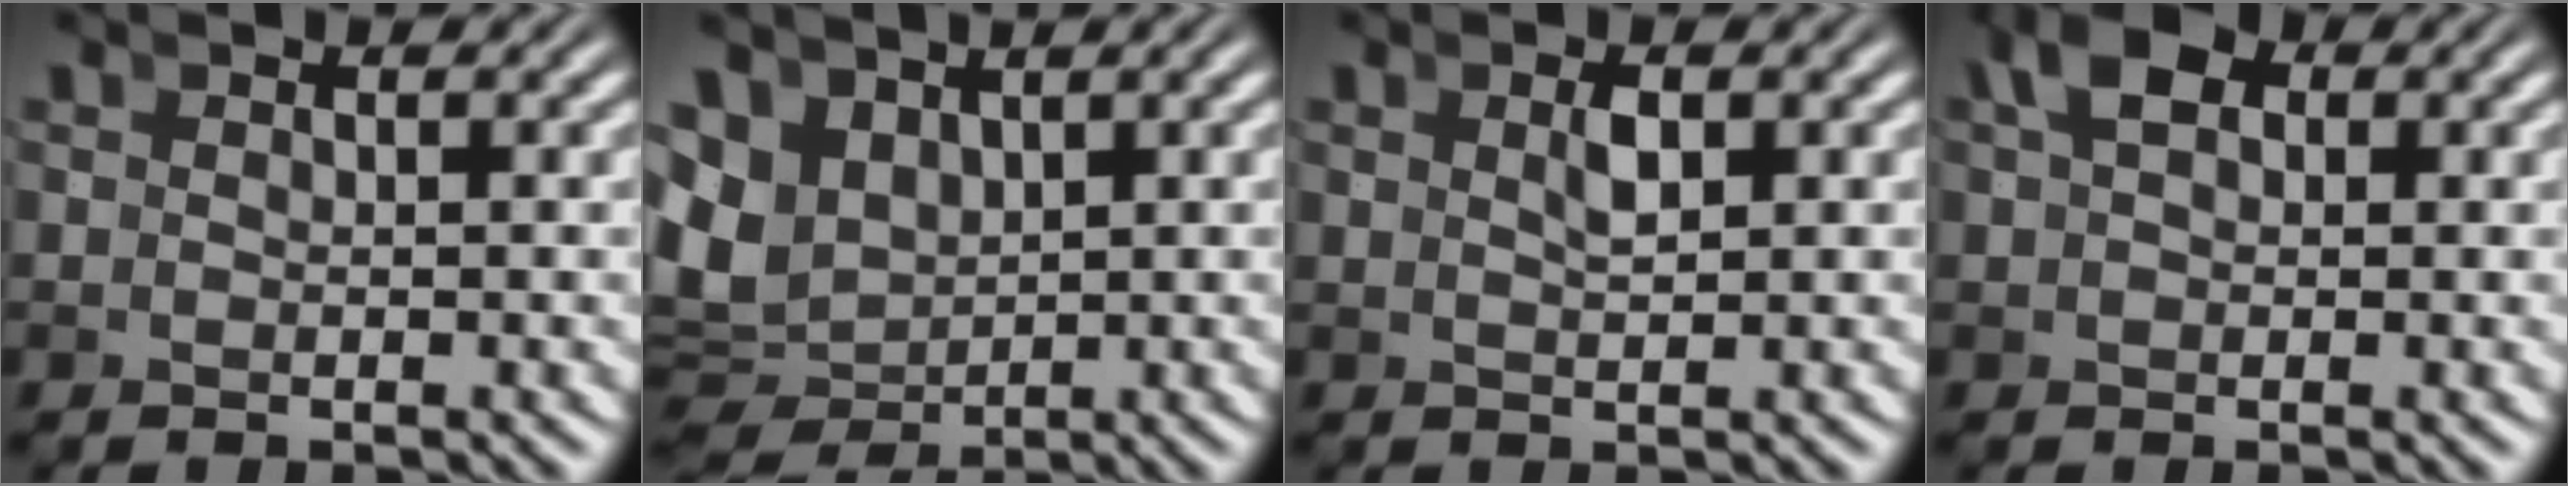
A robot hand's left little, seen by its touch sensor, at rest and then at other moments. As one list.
[{"total": 6.6, "force": [0.3, 5.9, 2.9], "torque": [-0.088, -0.035, 0.021]}, {"total": 1.1, "force": [0.4, -0.2, 1.0], "torque": [-0.010, -0.002, 0.014]}, {"total": 4.0, "force": [1.7, 2.4, 2.7], "torque": [-0.056, 0.005, 0.031]}]